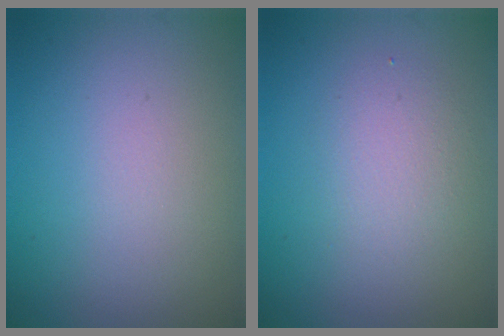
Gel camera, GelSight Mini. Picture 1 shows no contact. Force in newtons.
{"total": 2.1, "press": 2.1, "slide": 0.0}